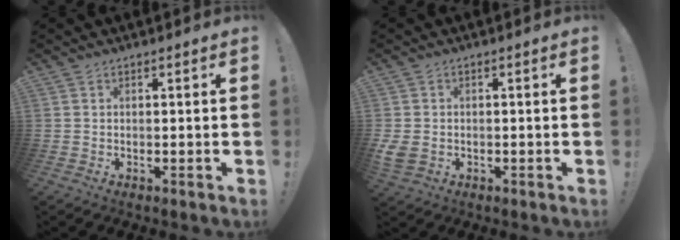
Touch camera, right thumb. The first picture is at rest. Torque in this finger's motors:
{"motor_torque": [0.40, 0.26, 0.26, -0.29, 0.09]}